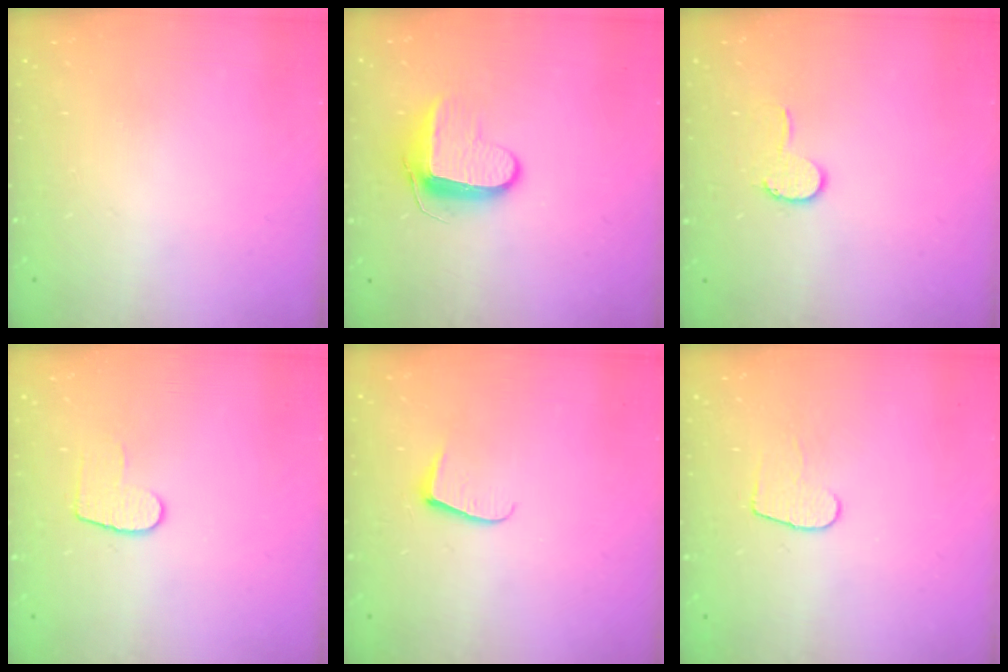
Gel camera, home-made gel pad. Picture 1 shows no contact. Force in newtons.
{"total": 9.8, "press": 9.7, "slide": 1.1}
{"total": 6.9, "press": 6.8, "slide": 0.7}
{"total": 6.3, "press": 6.3, "slide": 0.4}
{"total": 5.4, "press": 5.4, "slide": 0.5}
{"total": 6.3, "press": 6.3, "slide": 0.6}